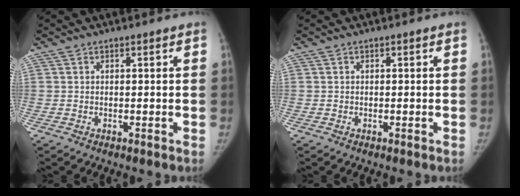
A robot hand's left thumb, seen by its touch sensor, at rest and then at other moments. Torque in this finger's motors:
{"motor_torque": [0.29, 0.03, -0.07, -0.12, 0.06]}